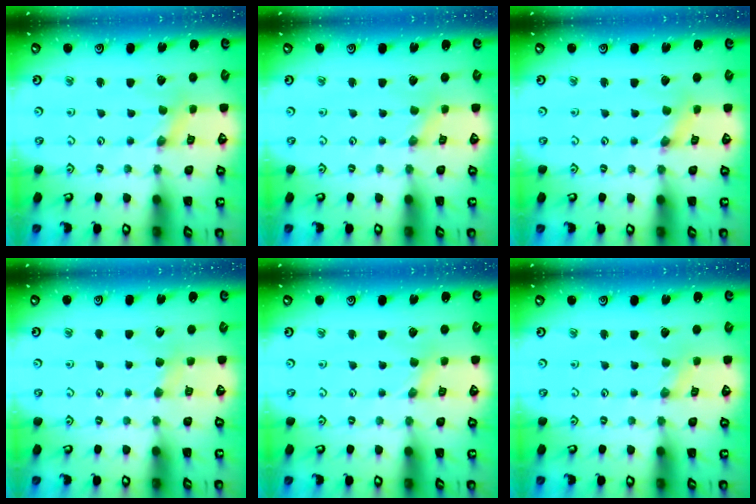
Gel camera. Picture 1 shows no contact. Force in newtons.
{"total": 0.0}
{"total": 1.6, "press": 1.6, "slide": 0.3}
{"total": 1.9, "press": 1.8, "slide": 0.4}
{"total": 1.7, "press": 1.7, "slide": 0.3}
{"total": 0.0}